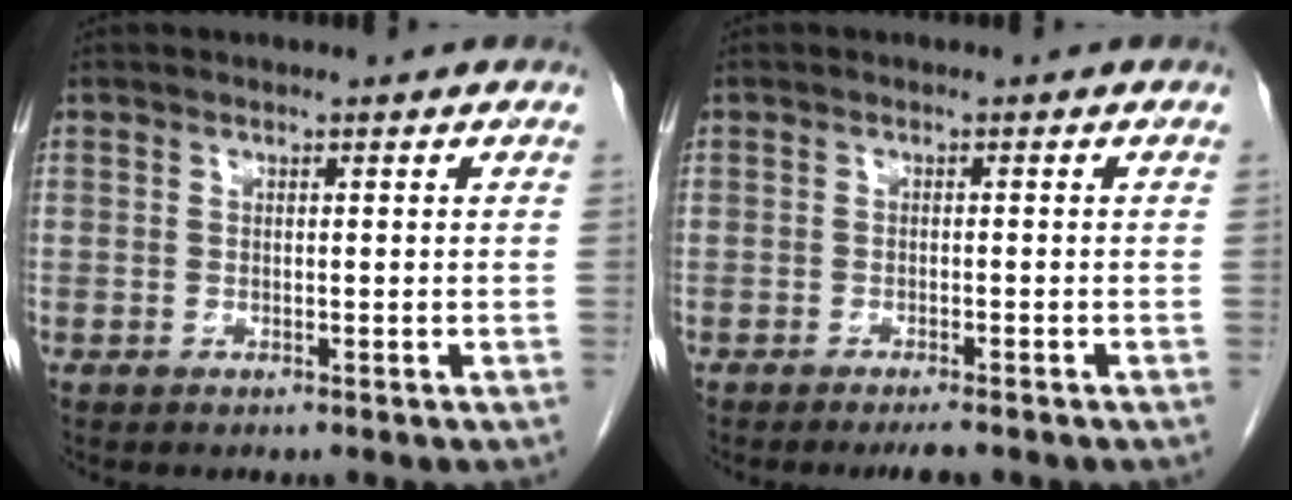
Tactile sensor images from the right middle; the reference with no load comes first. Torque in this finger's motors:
{"motor_torque": [0.38, -0.23, 0.00, 0.03]}